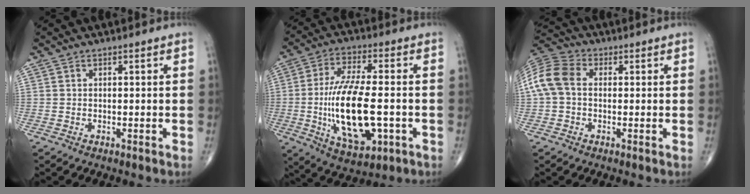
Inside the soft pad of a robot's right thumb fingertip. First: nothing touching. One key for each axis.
{"total": 17.9, "fx": -2.8, "fy": 7.2, "fz": 16.1, "tx": -0.305, "ty": 0.002, "tz": -0.038}
{"total": 9.2, "fx": 0.5, "fy": 6.6, "fz": 6.4, "tx": -0.138, "ty": 0.029, "tz": 0.001}